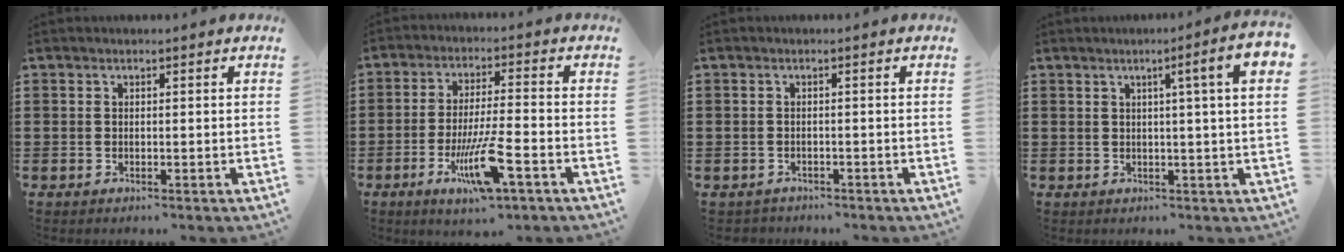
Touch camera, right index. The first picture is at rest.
{"total": 9.8, "force": [-4.4, 1.4, 8.6], "torque": [-0.168, -0.008, -0.081]}
{"total": 1.0, "force": [-0.9, 0.5, -0.1], "torque": [-0.001, 0.003, -0.021]}
{"total": 5.5, "force": [1.3, -0.2, 5.3], "torque": [-0.086, -0.014, 0.011]}